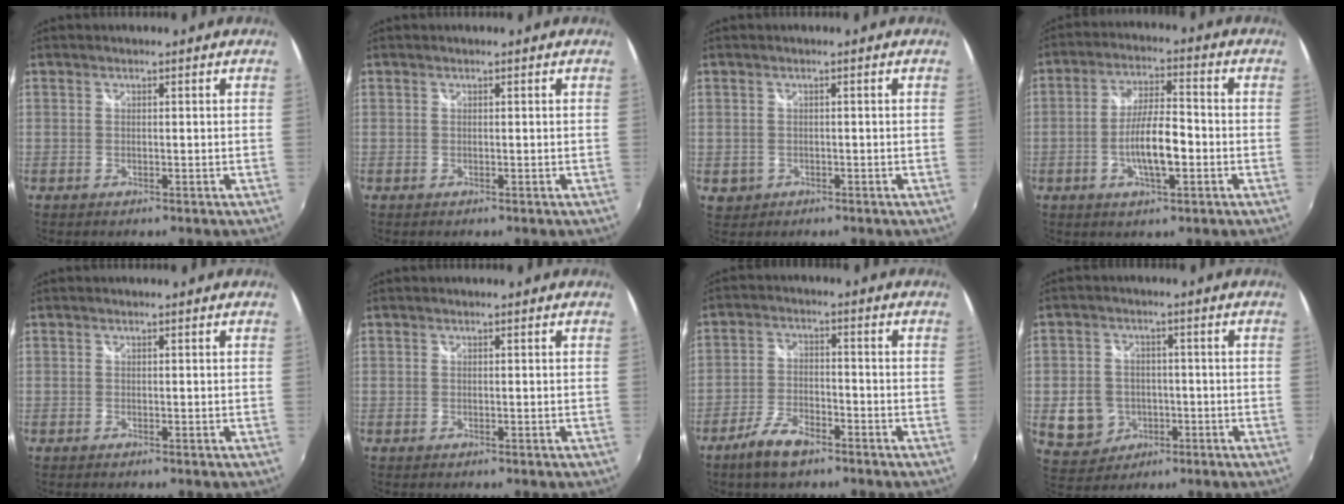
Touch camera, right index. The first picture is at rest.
{"total": 0.0}
{"total": 2.4, "force": [-0.6, 2.2, 0.8], "torque": [-0.020, -0.005, -0.005]}
{"total": 8.9, "force": [-2.5, 2.3, 8.2], "torque": [-0.154, -0.001, -0.042]}
{"total": 0.0}
{"total": 0.0}
{"total": 7.1, "force": [-5.2, 2.7, 4.1], "torque": [-0.099, -0.004, -0.097]}
{"total": 8.7, "force": [-2.4, 7.6, 3.3], "torque": [-0.097, 0.010, -0.025]}